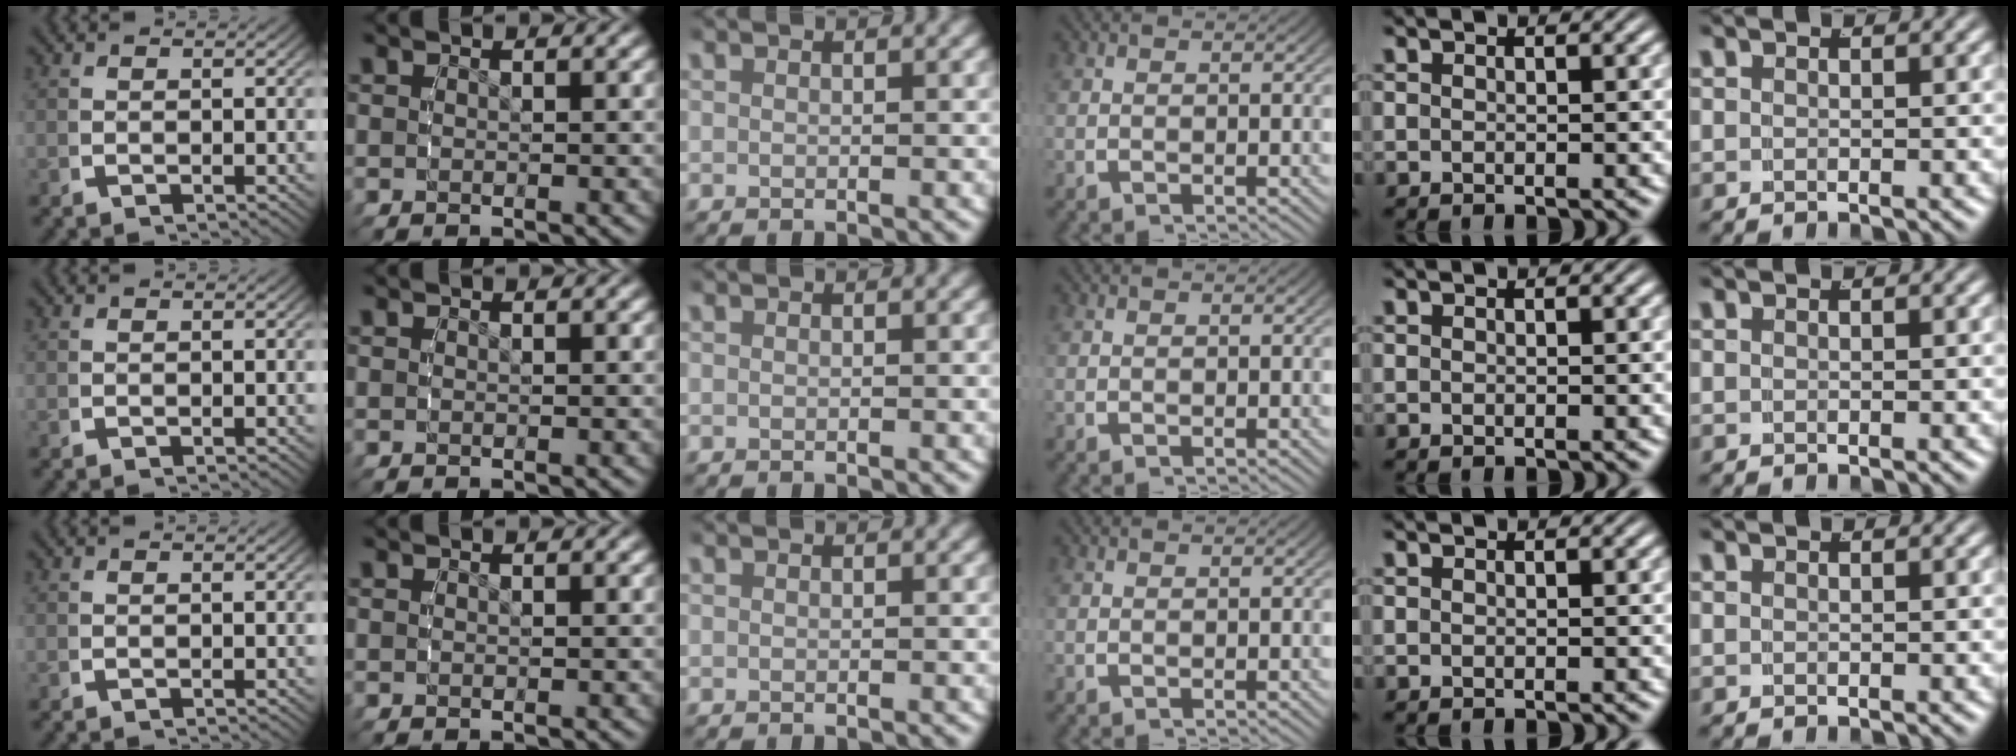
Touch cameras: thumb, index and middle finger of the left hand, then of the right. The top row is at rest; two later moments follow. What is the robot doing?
{"motion": "reach", "object": "photo album"}